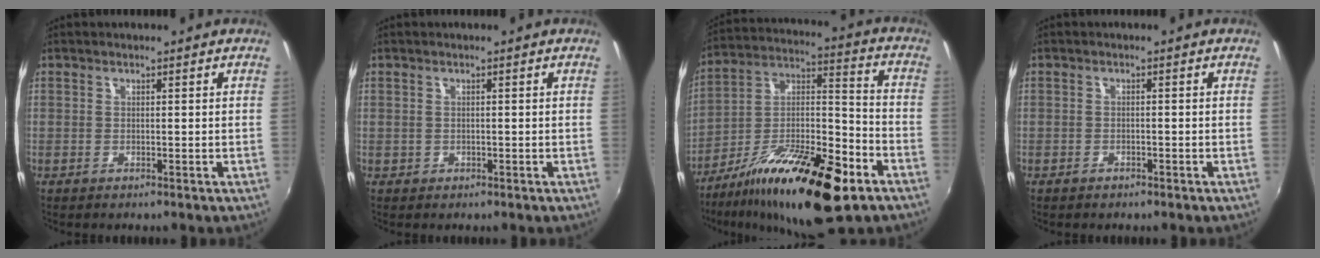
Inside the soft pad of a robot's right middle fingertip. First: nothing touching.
{"total": 0.7, "force": [-0.2, 0.7, 0.1], "torque": [0.000, -0.003, -0.001]}
{"total": 23.6, "force": [-13.7, 6.9, 18.0], "torque": [-0.301, -0.010, -0.230]}
{"total": 1.3, "force": [-1.0, 0.7, 0.2], "torque": [-0.007, -0.002, -0.017]}